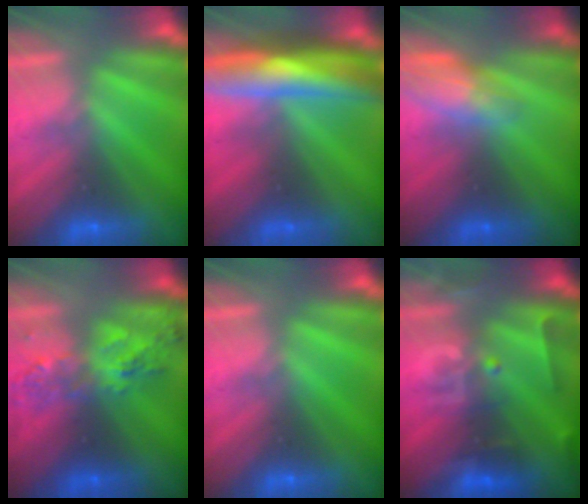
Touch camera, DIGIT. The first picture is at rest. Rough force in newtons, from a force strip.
{"total": 6.5}
{"total": 2.7}
{"total": 7.4}
{"total": 0.0}
{"total": 2.9}